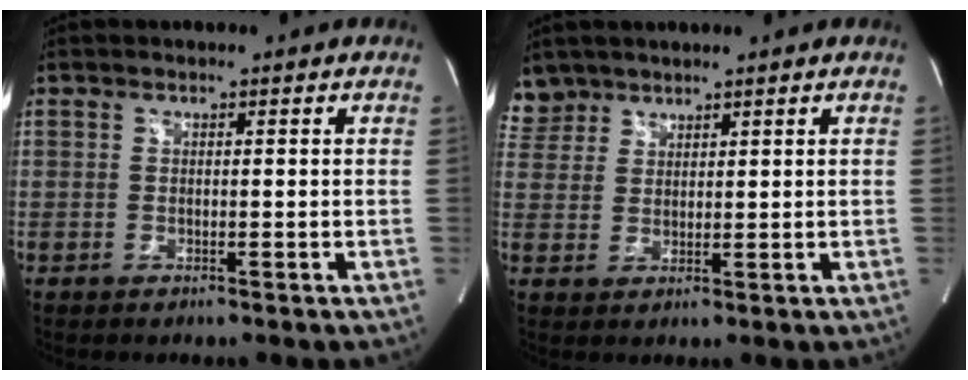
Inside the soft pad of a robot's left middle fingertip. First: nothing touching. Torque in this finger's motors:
{"motor_torque": [0.18, -0.15, 0.01, -0.01]}